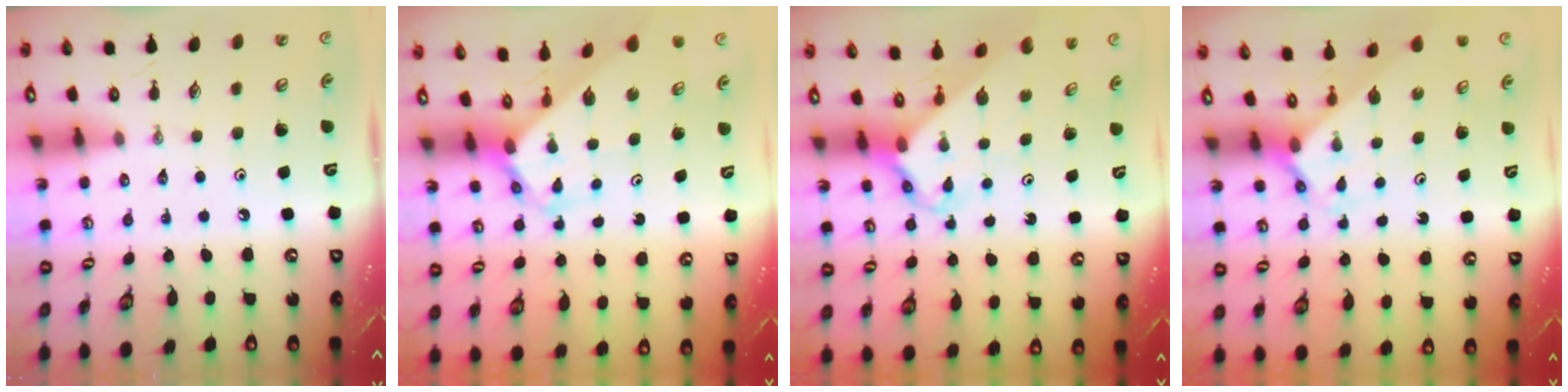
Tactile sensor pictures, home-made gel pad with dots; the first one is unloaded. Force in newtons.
{"total": 2.6, "press": 2.6, "slide": 0.2}
{"total": 2.7, "press": 2.7, "slide": 0.3}
{"total": 1.8, "press": 1.7, "slide": 0.2}